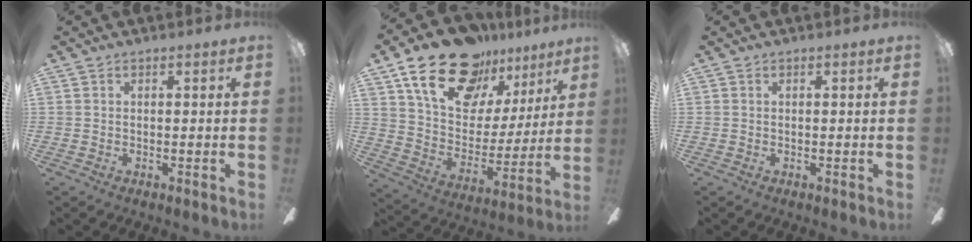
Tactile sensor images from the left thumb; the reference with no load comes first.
{"total": 23.1, "force": [15.7, 12.3, 11.6], "torque": [-0.204, -0.087, 0.284]}
{"total": 0.0}